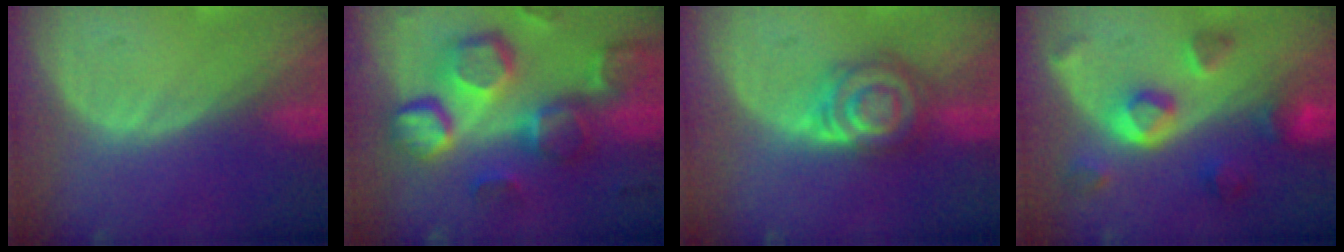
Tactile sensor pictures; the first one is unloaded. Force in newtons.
{"total": 13.0, "press": 11.4, "slide": 6.3}
{"total": 6.9, "press": 6.5, "slide": 2.5}
{"total": 7.7, "press": 6.8, "slide": 3.5}